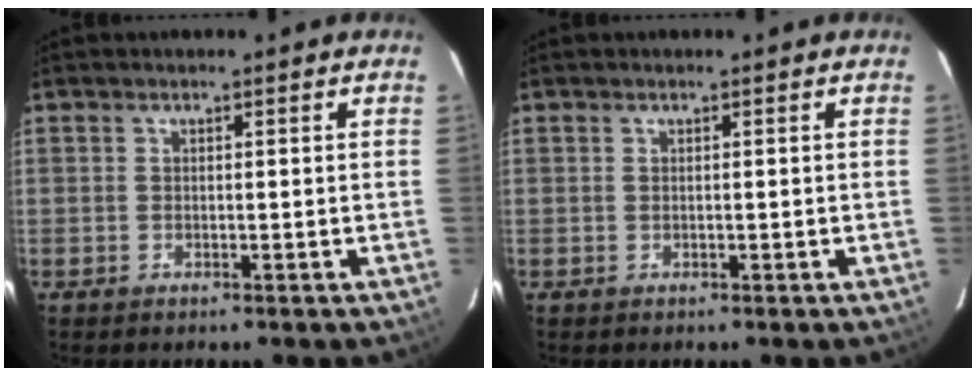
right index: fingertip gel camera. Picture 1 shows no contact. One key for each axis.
{"total": 0.0}